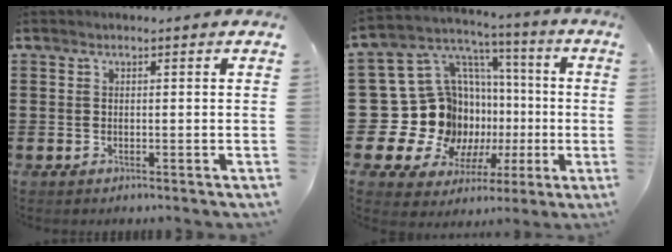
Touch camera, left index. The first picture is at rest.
{"total": 20.2, "force": [-3.1, 17.9, 8.7], "torque": [-0.208, -0.031, -0.001]}